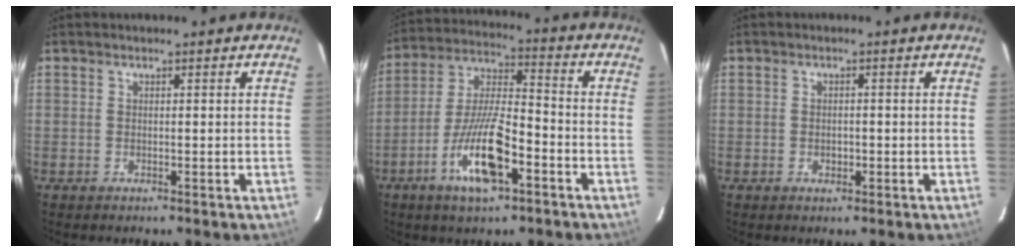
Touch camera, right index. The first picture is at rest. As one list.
[{"total": 13.8, "force": [-6.6, 3.9, 11.5], "torque": [-0.240, -0.007, -0.124]}, {"total": 1.6, "force": [-0.4, 1.4, 0.7], "torque": [-0.010, 0.001, -0.005]}]